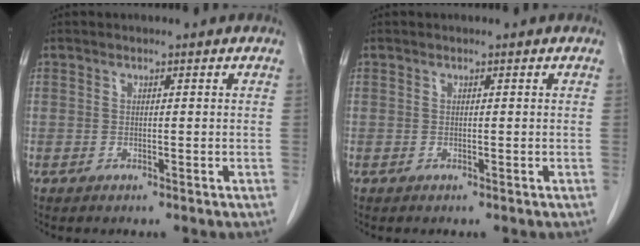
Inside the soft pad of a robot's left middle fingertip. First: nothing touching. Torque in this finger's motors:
{"motor_torque": [0.03, -0.13, 0.00, -0.01]}